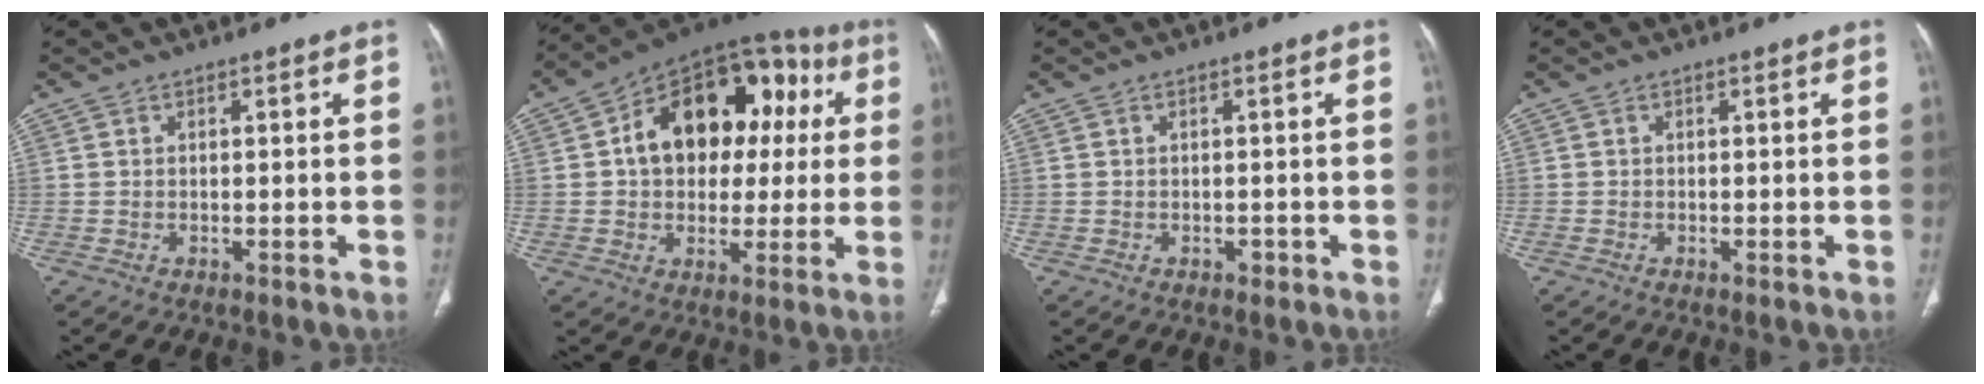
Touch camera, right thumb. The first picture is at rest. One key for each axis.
{"total": 21.3, "fx": 3.6, "fy": 14.4, "fz": 15.2, "tx": -0.178, "ty": 0.039, "tz": 0.050}
{"total": 0.9, "fx": -0.4, "fy": 0.6, "fz": 0.5, "tx": -0.004, "ty": 0.001, "tz": -0.005}
{"total": 0.6, "fx": -0.2, "fy": 0.2, "fz": 0.5, "tx": -0.012, "ty": -0.002, "tz": -0.005}